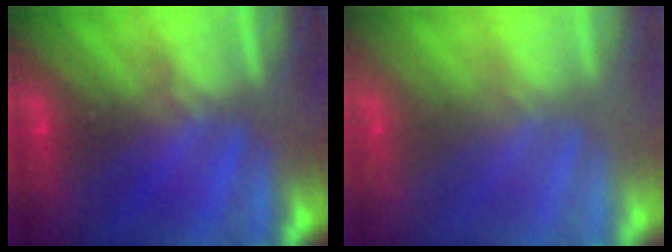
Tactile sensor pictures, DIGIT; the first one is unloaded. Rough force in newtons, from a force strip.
{"total": 2.9}